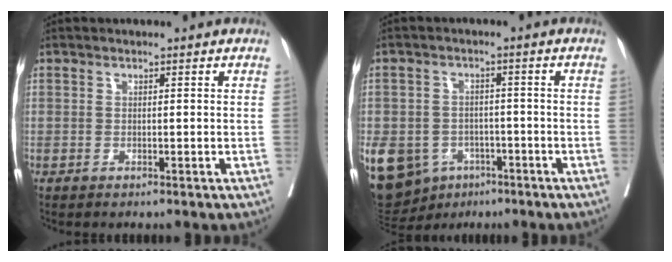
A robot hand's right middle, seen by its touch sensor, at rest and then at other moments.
{"total": 20.7, "force": [-9.3, 16.1, 9.0], "torque": [-0.280, -0.009, -0.128]}